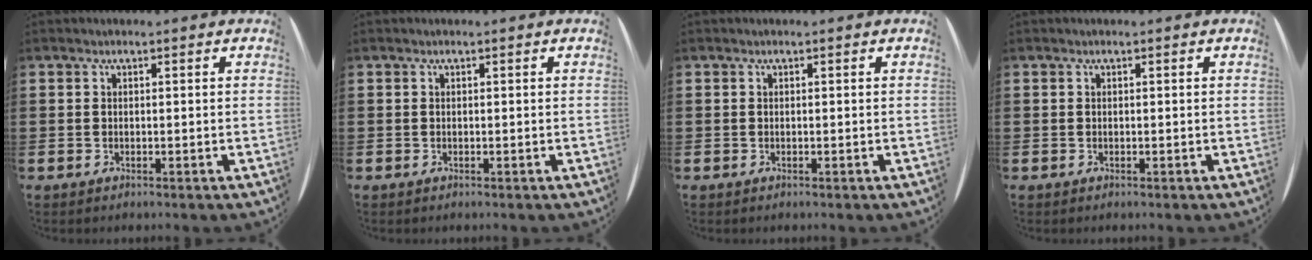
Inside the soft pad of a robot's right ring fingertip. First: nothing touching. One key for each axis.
{"total": 0.0}
{"total": 0.0}
{"total": 0.0}